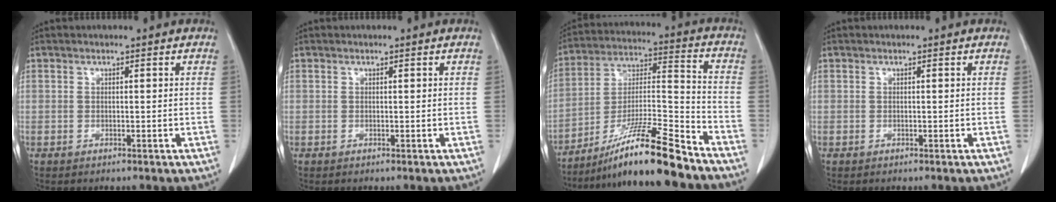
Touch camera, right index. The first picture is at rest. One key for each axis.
{"total": 0.0}
{"total": 15.9, "fx": -12.3, "fy": -0.3, "fz": 10.0, "tx": -0.185, "ty": -0.005, "tz": -0.215}
{"total": 0.0}